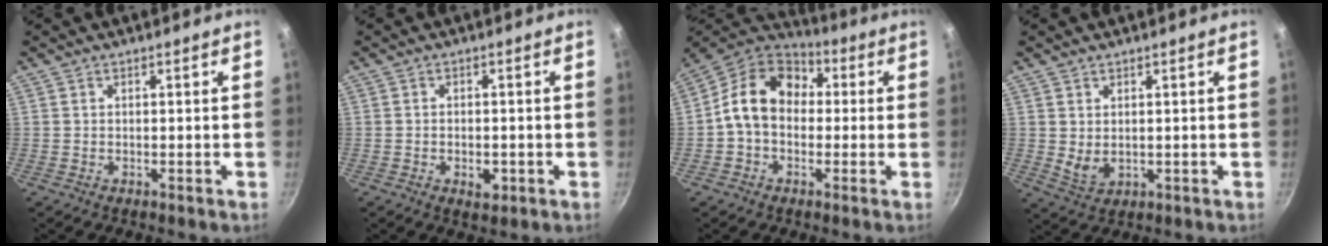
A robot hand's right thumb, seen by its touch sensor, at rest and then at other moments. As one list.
[{"total": 3.3, "force": [-1.1, 2.0, 2.4], "torque": [-0.032, 0.006, -0.014]}, {"total": 13.9, "force": [0.9, 10.7, 8.9], "torque": [-0.120, 0.033, -0.007]}, {"total": 3.4, "force": [0.9, 2.2, 2.5], "torque": [-0.043, -0.015, 0.025]}]